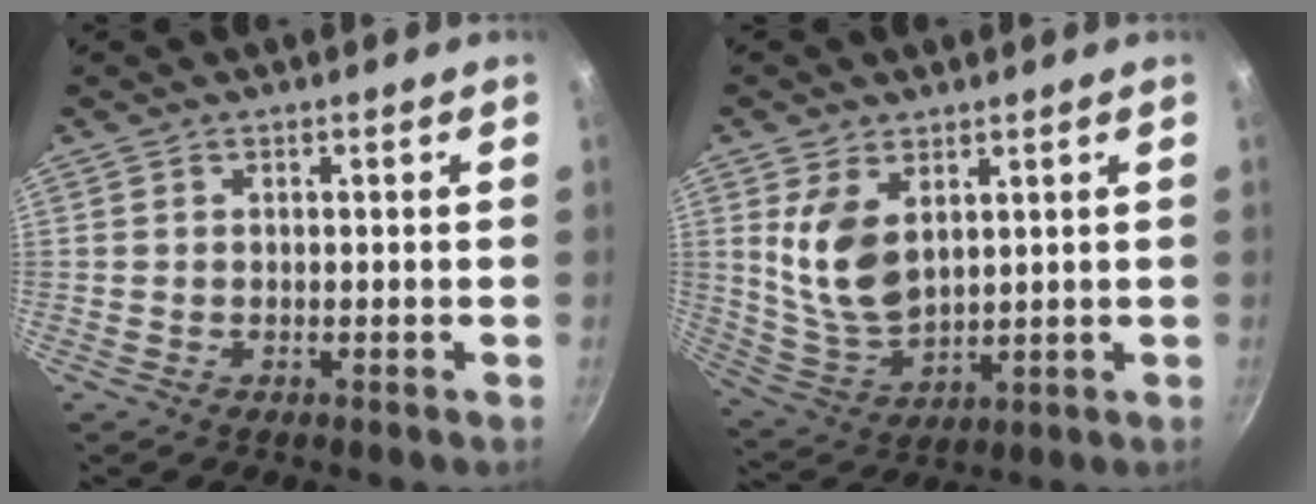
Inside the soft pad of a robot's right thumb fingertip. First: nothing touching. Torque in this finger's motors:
{"motor_torque": [0.29, 0.29, 1.06, 0.39, 0.10]}